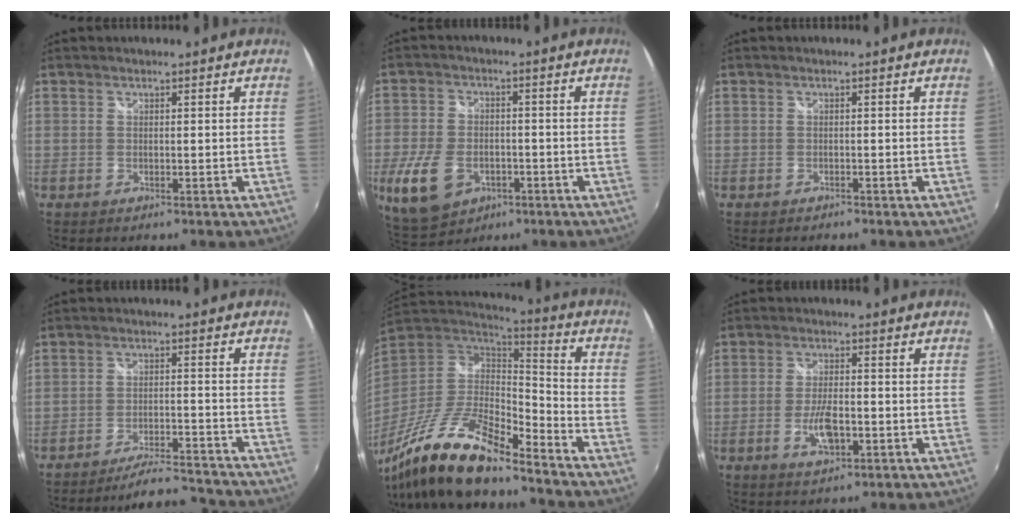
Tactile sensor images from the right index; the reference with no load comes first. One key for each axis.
{"total": 12.2, "fx": -4.8, "fy": 8.4, "fz": 7.4, "tx": -0.183, "ty": -0.016, "tz": -0.077}
{"total": 0.9, "fx": -0.8, "fy": 0.3, "fz": 0.0, "tx": -0.003, "ty": -0.003, "tz": -0.014}
{"total": 13.2, "fx": -12.8, "fy": 1.2, "fz": 3.1, "tx": -0.070, "ty": 0.014, "tz": -0.175}
{"total": 21.2, "fx": -15.5, "fy": 5.2, "fz": 13.4, "tx": -0.257, "ty": -0.042, "tz": -0.285}
{"total": 6.3, "fx": -2.1, "fy": 2.6, "fz": 5.3, "tx": -0.110, "ty": -0.005, "tz": -0.037}